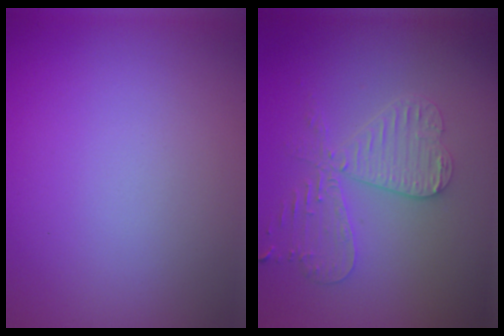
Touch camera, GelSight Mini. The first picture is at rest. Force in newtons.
{"total": 4.4, "press": 3.8, "slide": 2.2}